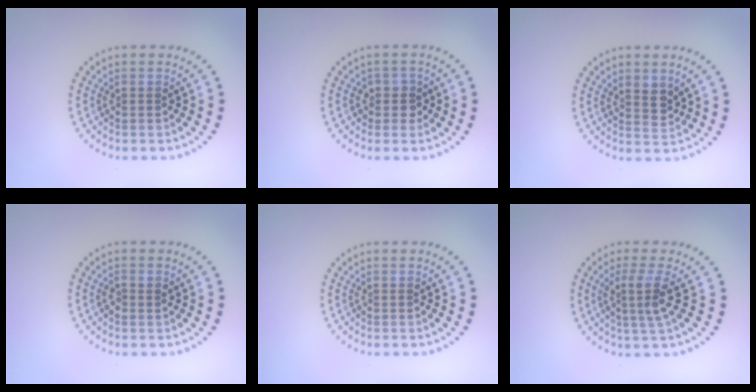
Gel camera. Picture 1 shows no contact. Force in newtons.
{"total": 1.7, "press": 1.5, "slide": 0.9}
{"total": 2.2, "press": 1.8, "slide": 1.2}
{"total": 0.8, "press": 0.8, "slide": 0.1}
{"total": 0.0}
{"total": 2.7, "press": 2.0, "slide": 1.9}